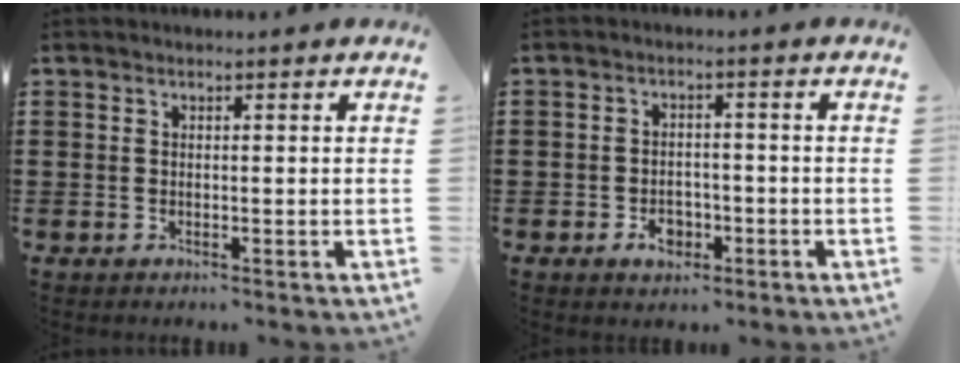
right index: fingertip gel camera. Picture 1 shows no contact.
{"total": 3.4, "force": [-1.5, 2.3, 2.0], "torque": [-0.030, -0.003, -0.030]}